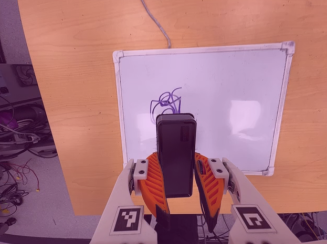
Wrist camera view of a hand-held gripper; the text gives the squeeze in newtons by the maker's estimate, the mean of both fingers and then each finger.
{"total": 8.9, "left": 7.3, "right": 10.5}